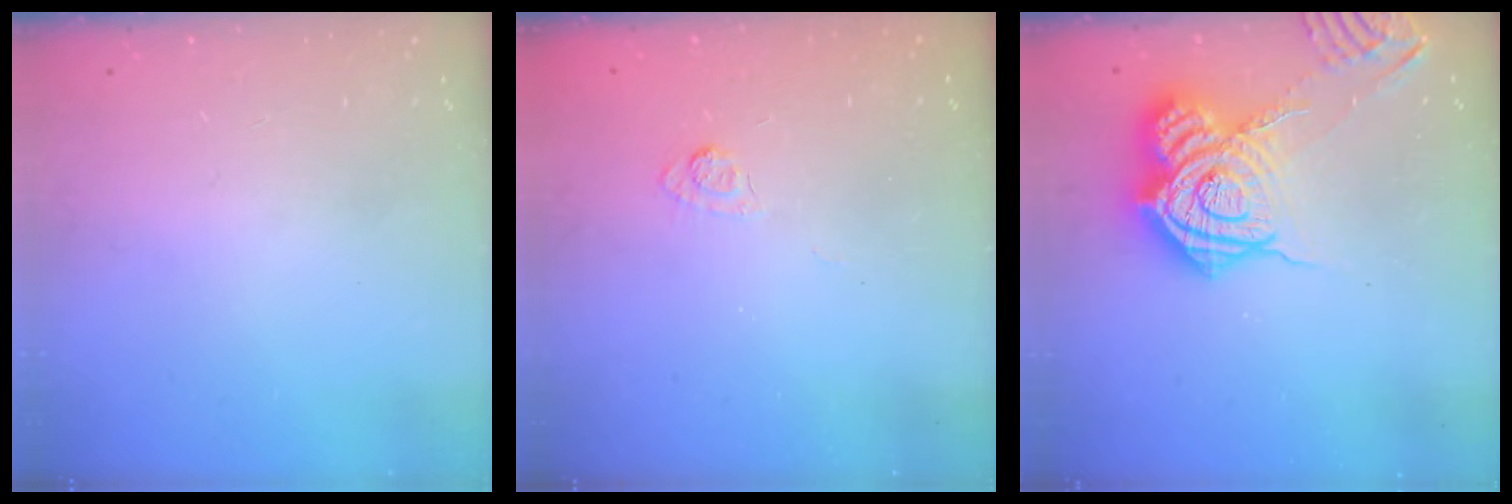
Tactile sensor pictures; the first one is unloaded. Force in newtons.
{"total": 3.3, "press": 3.0, "slide": 1.4}
{"total": 18.8, "press": 18.7, "slide": 1.5}